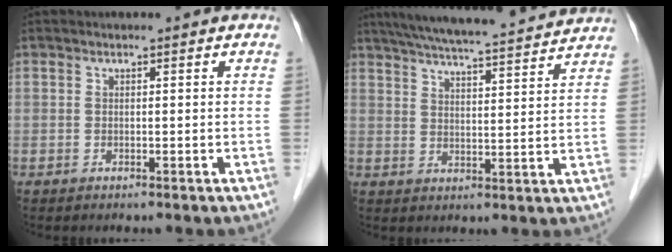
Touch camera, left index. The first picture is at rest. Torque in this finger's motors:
{"motor_torque": [-0.48, -0.78, 0.42, 0.11]}